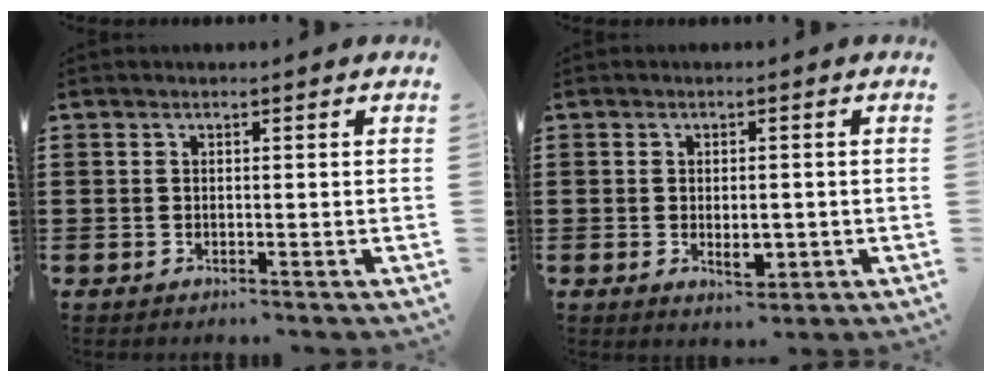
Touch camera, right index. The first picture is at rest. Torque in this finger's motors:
{"motor_torque": [-0.17, 0.04, 0.20, 0.02]}